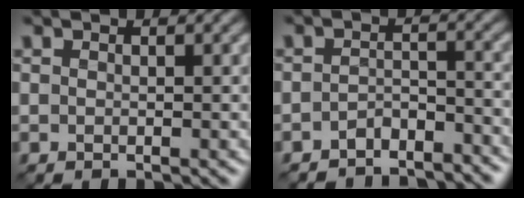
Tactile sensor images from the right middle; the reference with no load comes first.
{"total": 3.6, "force": [-3.5, 0.7, 0.6], "torque": [-0.016, 0.000, -0.065]}